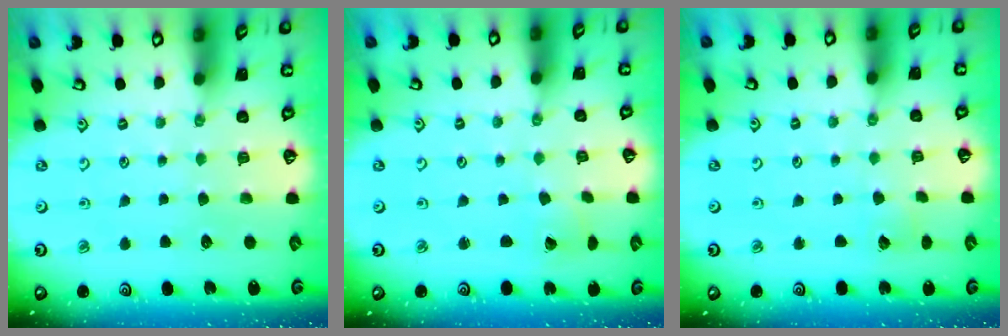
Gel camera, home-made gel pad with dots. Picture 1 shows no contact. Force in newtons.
{"total": 1.7, "press": 1.7, "slide": 0.1}
{"total": 2.4, "press": 2.3, "slide": 0.3}